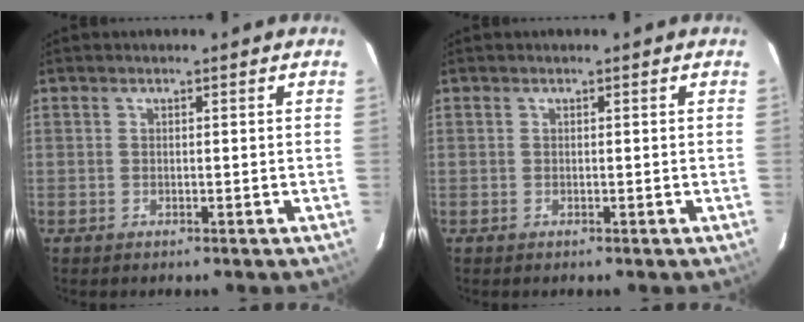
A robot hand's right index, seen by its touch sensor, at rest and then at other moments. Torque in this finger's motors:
{"motor_torque": [0.00, 0.00, 0.00, 0.00]}